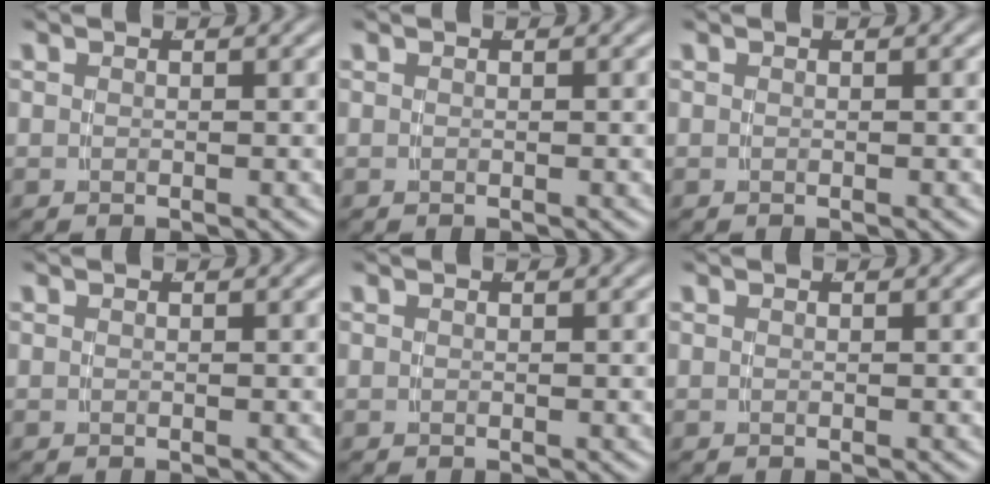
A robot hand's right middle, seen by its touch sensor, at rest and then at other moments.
{"total": 0.0}
{"total": 0.0}
{"total": 0.0}
{"total": 0.0}
{"total": 0.0}